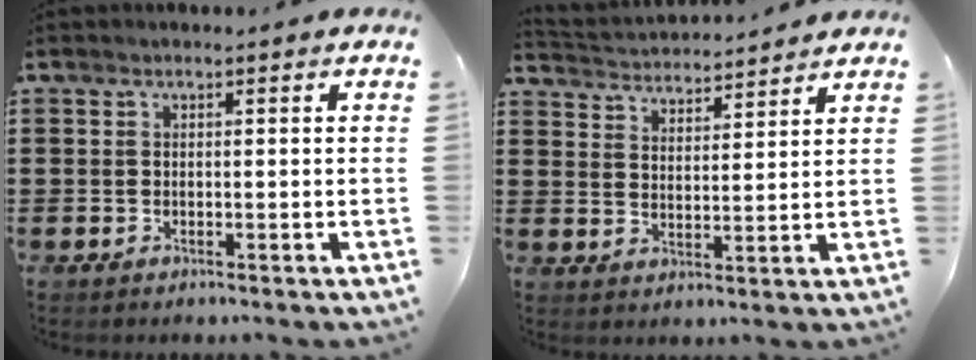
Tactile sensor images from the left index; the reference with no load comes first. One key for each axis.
{"total": 3.1, "fx": 3.1, "fy": -0.1, "fz": -0.4, "tx": -0.010, "ty": -0.023, "tz": 0.051}